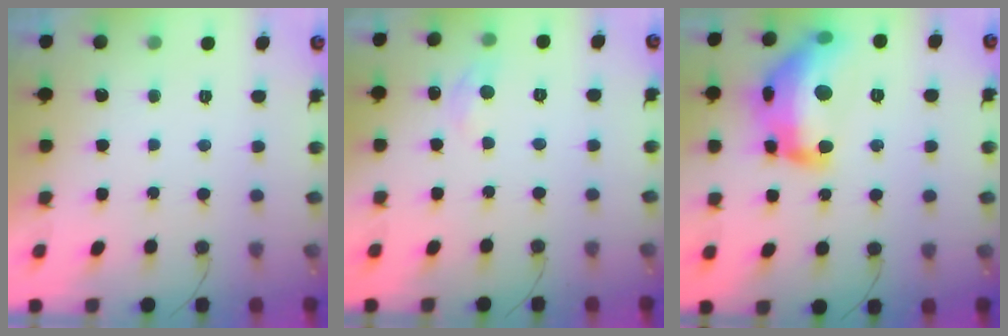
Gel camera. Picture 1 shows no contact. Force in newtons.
{"total": 5.6, "press": 5.6, "slide": 0.5}
{"total": 21.1, "press": 21.0, "slide": 1.5}